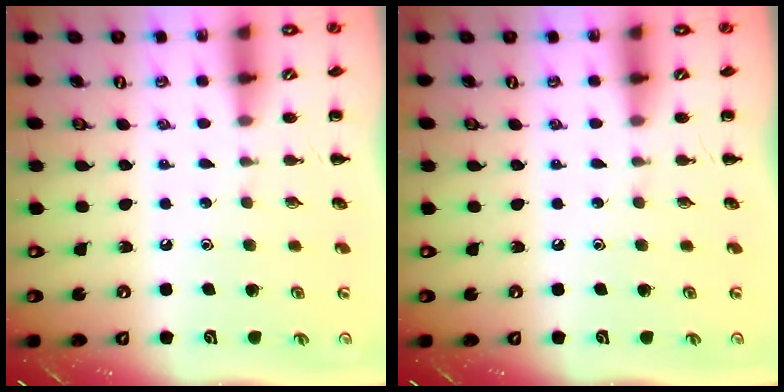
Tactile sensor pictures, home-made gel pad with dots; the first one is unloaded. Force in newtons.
{"total": 0.0}